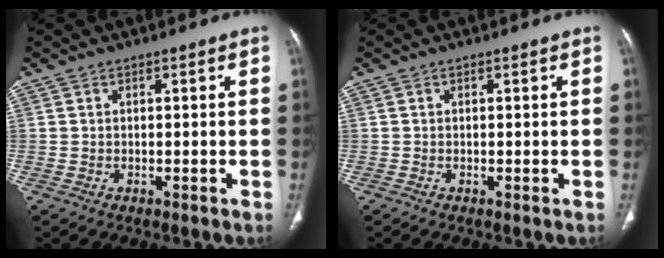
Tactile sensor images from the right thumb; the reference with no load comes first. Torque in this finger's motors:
{"motor_torque": [0.50, 0.46, -0.19, -0.26, 0.08]}